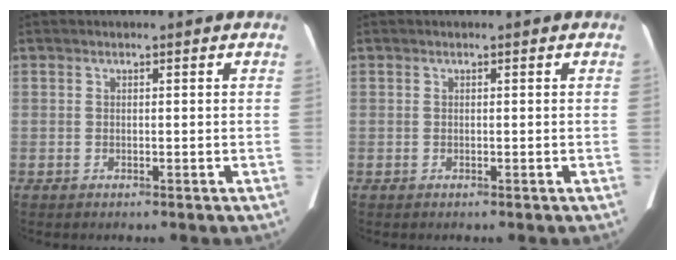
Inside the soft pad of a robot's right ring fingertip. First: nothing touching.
{"total": 0.0}